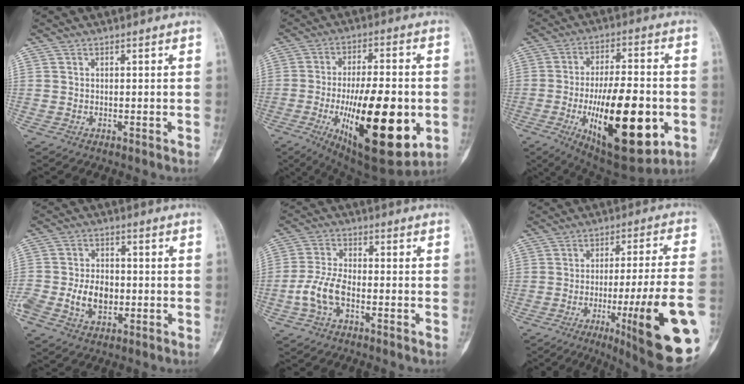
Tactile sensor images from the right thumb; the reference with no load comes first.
{"total": 25.5, "force": [-6.1, 9.3, 22.9], "torque": [-0.354, -0.006, -0.075]}
{"total": 23.8, "force": [-6.0, 9.4, 21.0], "torque": [-0.333, 0.003, -0.076]}
{"total": 8.0, "force": [-1.8, 5.5, 5.6], "torque": [-0.096, 0.015, -0.031]}
{"total": 6.7, "force": [-2.4, 3.2, 5.3], "torque": [-0.122, 0.022, -0.051]}
{"total": 23.0, "force": [-7.7, 2.6, 21.5], "torque": [-0.262, 0.002, -0.101]}